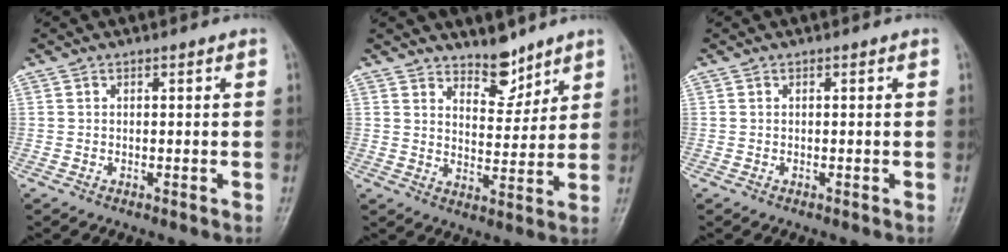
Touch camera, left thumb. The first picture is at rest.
{"total": 6.5, "force": [5.4, 2.8, 2.4], "torque": [-0.013, -0.047, 0.092]}
{"total": 0.0}